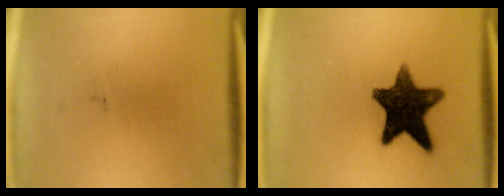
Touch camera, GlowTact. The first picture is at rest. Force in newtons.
{"total": 14.1}